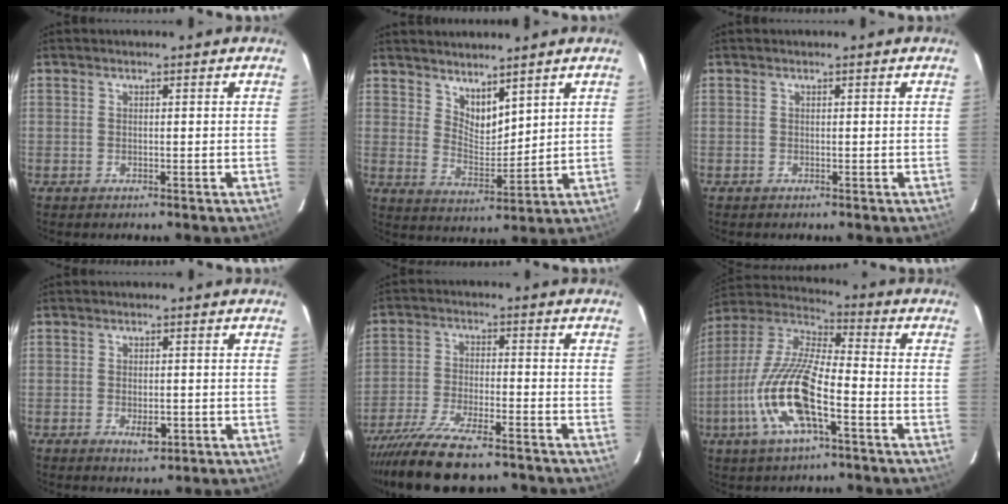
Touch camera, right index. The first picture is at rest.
{"total": 6.3, "force": [5.1, 2.6, 2.8], "torque": [-0.038, -0.006, 0.095]}
{"total": 0.0}
{"total": 3.6, "force": [-1.3, 1.8, 2.8], "torque": [-0.051, -0.006, -0.016]}
{"total": 15.3, "force": [-12.5, 3.5, 8.2], "torque": [-0.177, -0.040, -0.214]}
{"total": 17.1, "force": [-6.5, 4.7, 15.1], "torque": [-0.313, -0.012, -0.134]}